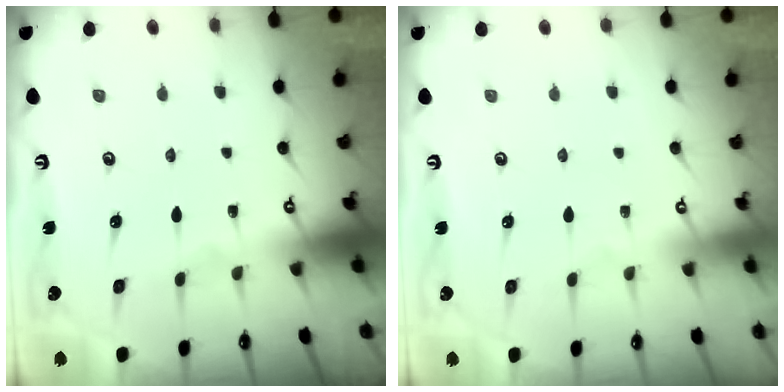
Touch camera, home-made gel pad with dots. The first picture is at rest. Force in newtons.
{"total": 4.0, "press": 4.0, "slide": 0.1}